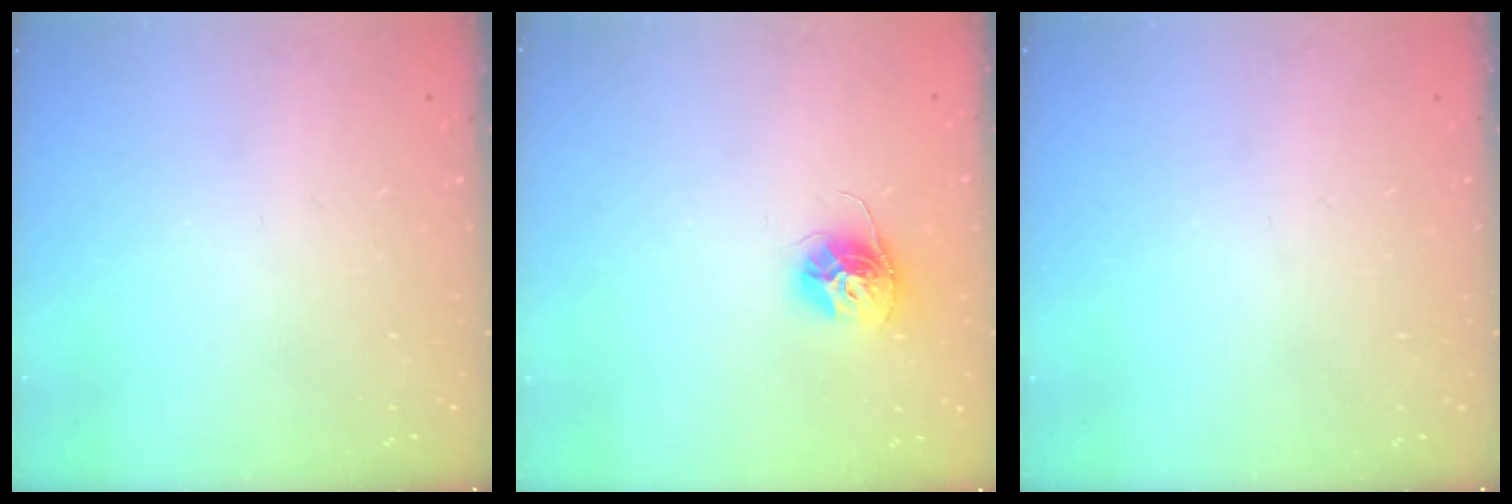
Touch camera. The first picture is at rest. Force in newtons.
{"total": 11.3, "press": 11.2, "slide": 0.8}
{"total": 0.0}